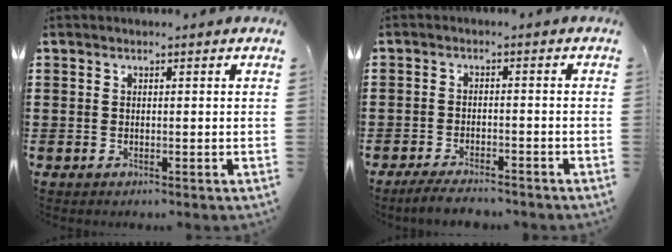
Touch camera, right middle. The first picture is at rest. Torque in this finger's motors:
{"motor_torque": [0.41, -0.13, 0.16, 0.02]}